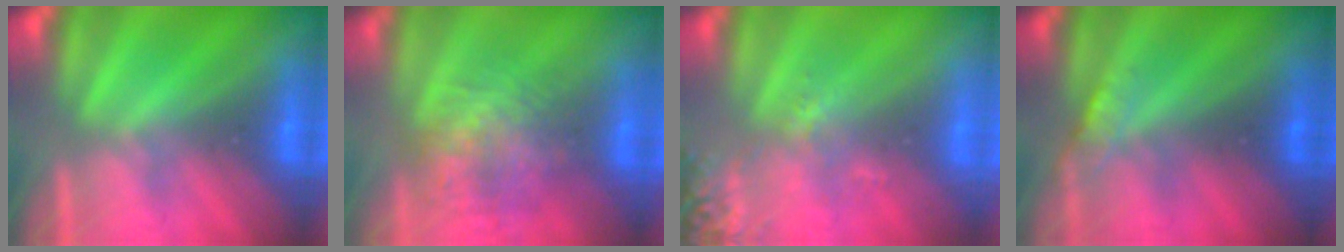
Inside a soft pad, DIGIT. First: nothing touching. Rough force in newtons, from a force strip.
{"total": 7.3}
{"total": 2.6}
{"total": 3.0}